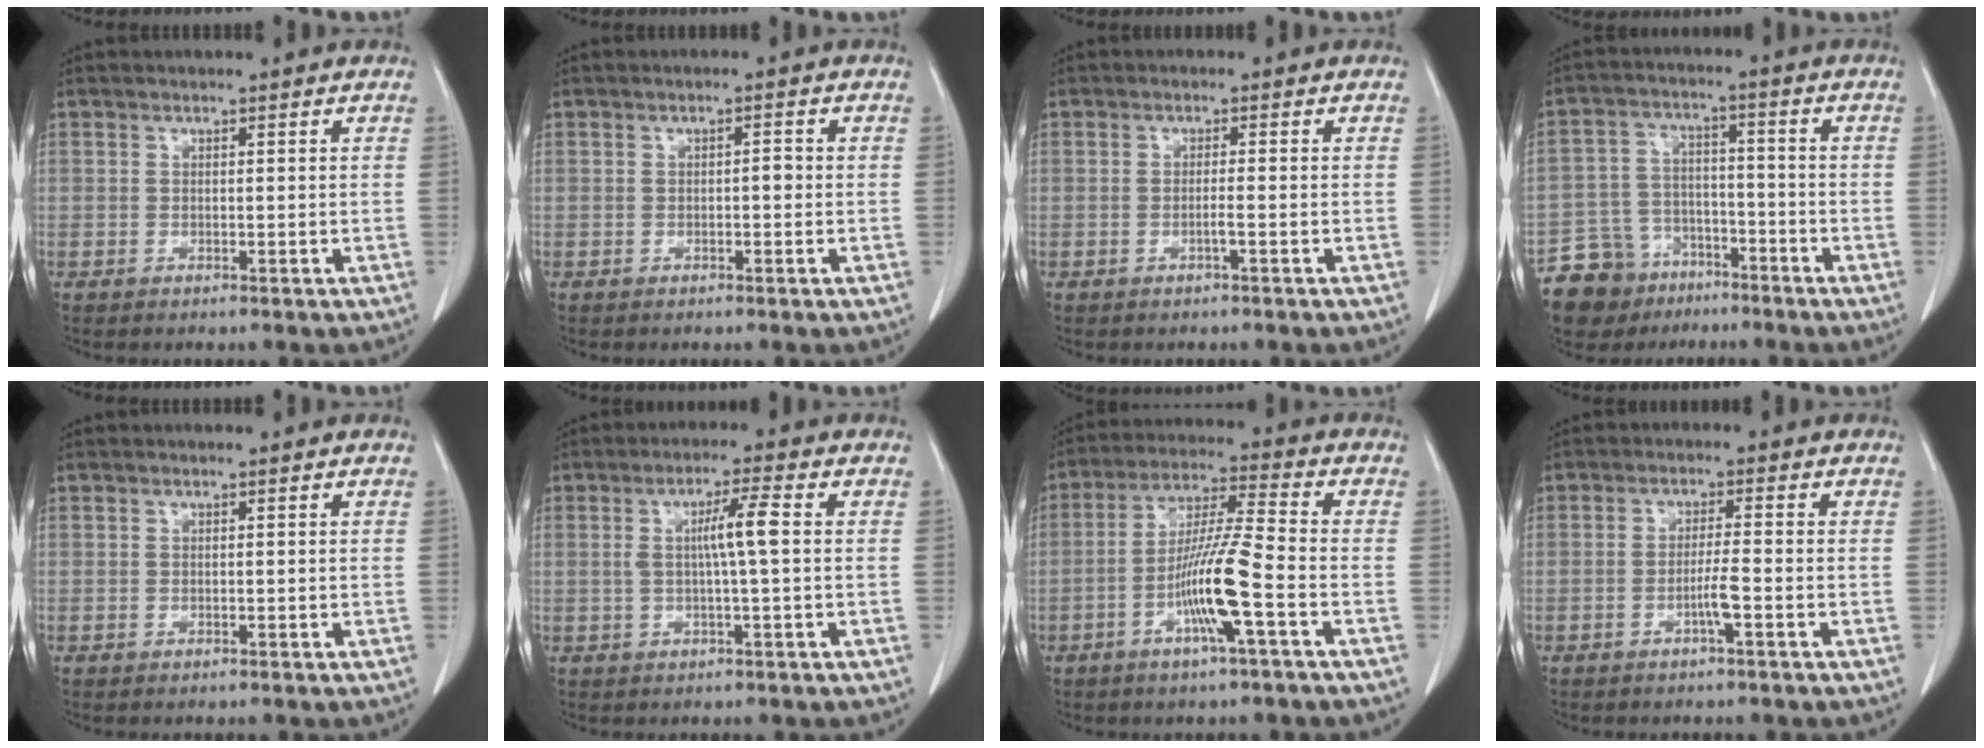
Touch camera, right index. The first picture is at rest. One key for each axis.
{"total": 1.8, "fx": -0.3, "fy": 0.8, "fz": 1.6, "tx": -0.027, "ty": 0.009, "tz": -0.003}
{"total": 1.6, "fx": -0.6, "fy": 0.1, "fz": 1.5, "tx": -0.029, "ty": 0.001, "tz": -0.011}
{"total": 11.4, "fx": -8.1, "fy": 7.8, "fz": 2.1, "tx": -0.055, "ty": 0.031, "tz": -0.132}
{"total": 0.0}
{"total": 5.5, "fx": 0.5, "fy": 0.4, "fz": 5.5, "tx": -0.100, "ty": 0.009, "tz": 0.009}
{"total": 11.3, "fx": -4.0, "fy": 0.0, "fz": 10.6, "tx": -0.206, "ty": 0.000, "tz": -0.076}
{"total": 3.4, "fx": -1.4, "fy": 0.1, "fz": 3.1, "tx": -0.060, "ty": 0.001, "tz": -0.025}